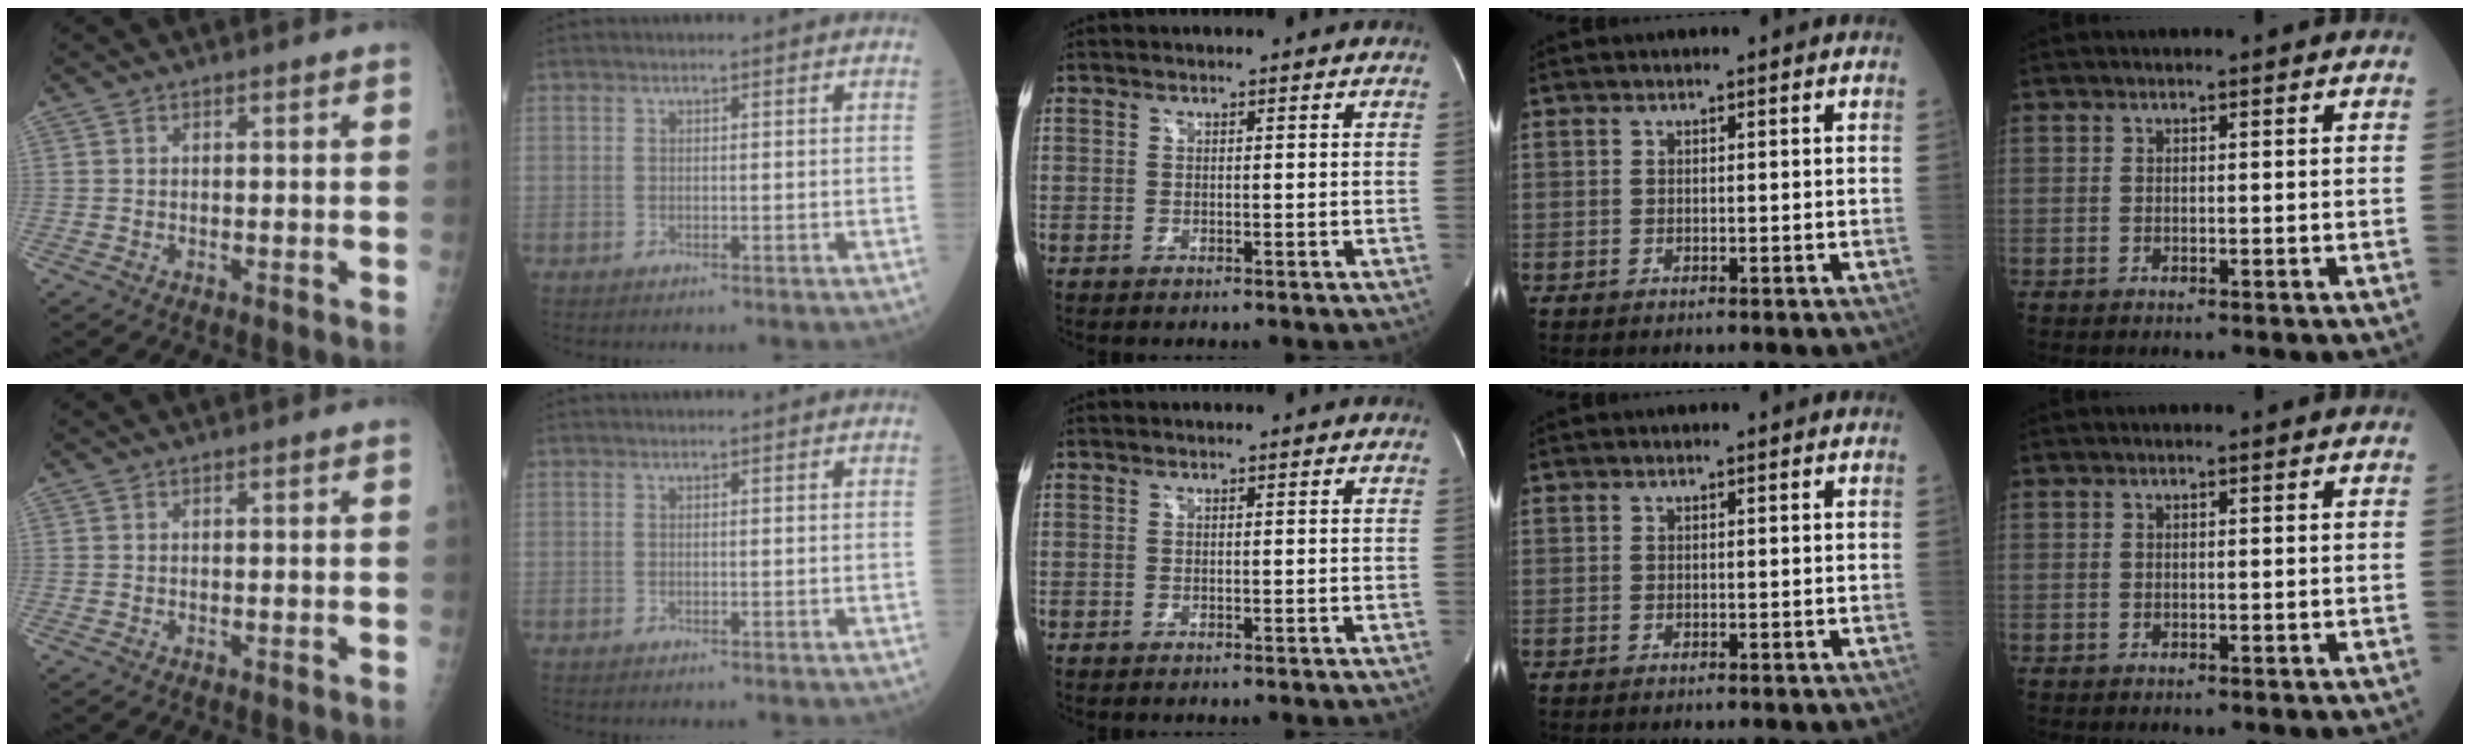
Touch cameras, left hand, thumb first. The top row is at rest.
{}